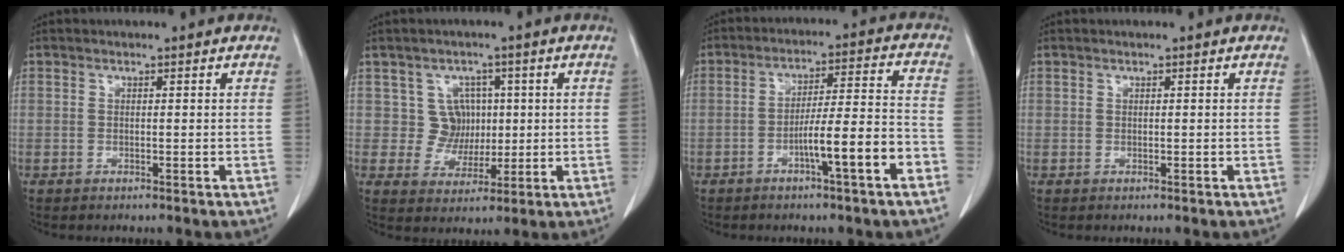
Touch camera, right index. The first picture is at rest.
{"total": 5.0, "force": [1.1, 4.8, 0.7], "torque": [-0.002, 0.011, 0.024]}
{"total": 9.7, "force": [-4.6, -0.1, 8.6], "torque": [-0.136, 0.015, -0.070]}
{"total": 0.0}